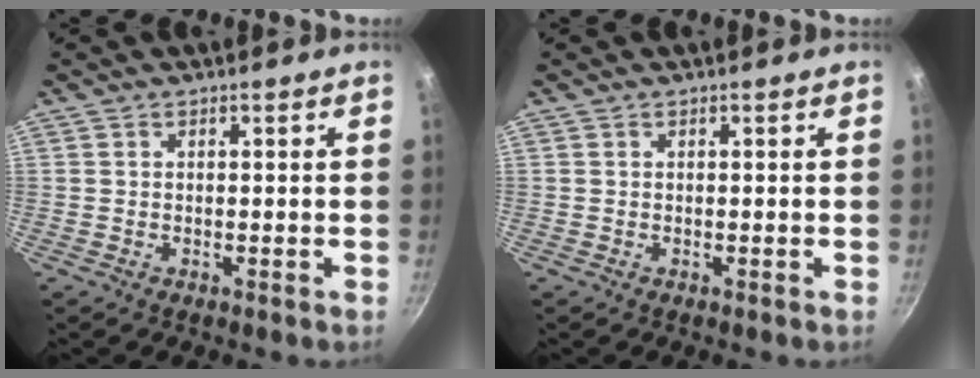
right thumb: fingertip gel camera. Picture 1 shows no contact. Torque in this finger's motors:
{"motor_torque": [-0.03, 0.03, -0.04, 0.04, 0.02]}